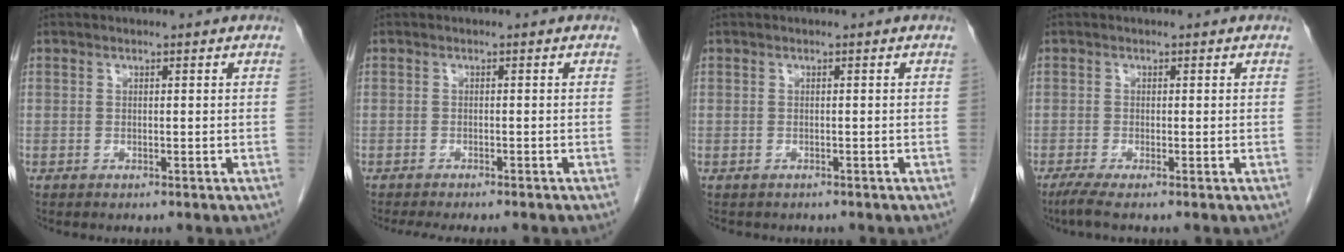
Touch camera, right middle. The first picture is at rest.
{"total": 7.7, "force": [-6.6, 1.3, 3.6], "torque": [-0.044, -0.010, -0.092]}
{"total": 2.4, "force": [-2.1, 1.0, 0.8], "torque": [-0.016, -0.004, -0.024]}
{"total": 2.3, "force": [-1.6, -0.1, 1.7], "torque": [-0.040, -0.009, -0.035]}